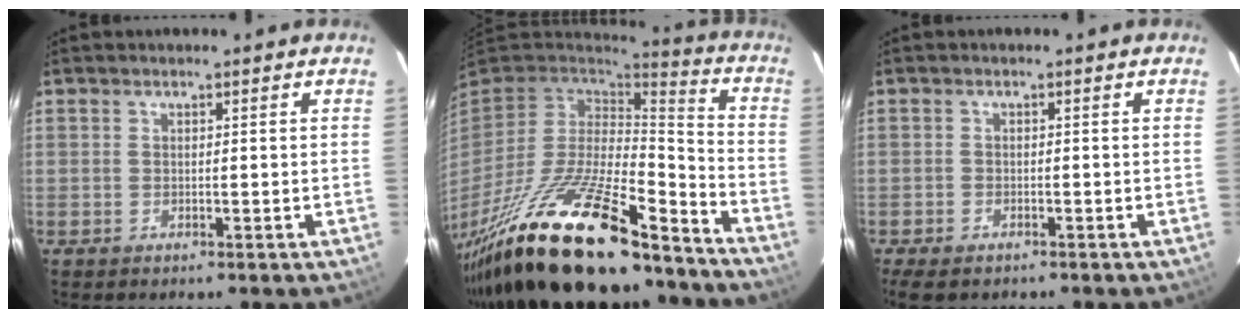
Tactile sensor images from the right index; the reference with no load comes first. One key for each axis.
{"total": 29.4, "fx": -21.6, "fy": 7.9, "fz": 18.2, "tx": -0.351, "ty": -0.058, "tz": -0.356}
{"total": 4.7, "fx": -3.6, "fy": 2.2, "fz": 2.1, "tx": -0.061, "ty": -0.019, "tz": -0.061}